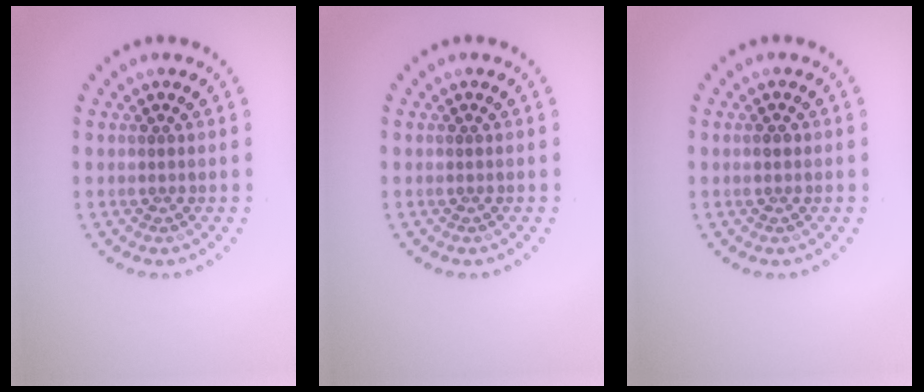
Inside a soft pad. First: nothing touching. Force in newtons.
{"total": 0.0}
{"total": 1.1, "press": 1.1, "slide": 0.0}